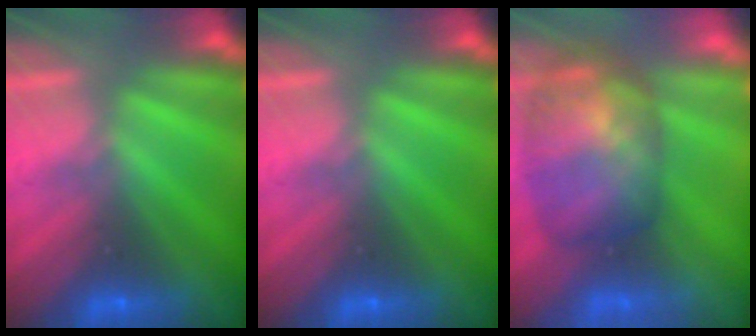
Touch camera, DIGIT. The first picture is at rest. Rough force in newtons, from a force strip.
{"total": 0.0}
{"total": 7.3}